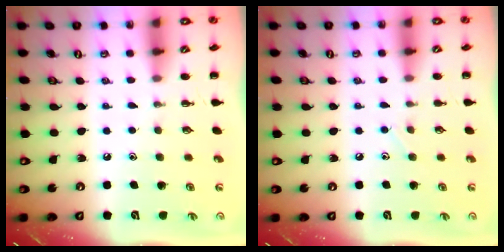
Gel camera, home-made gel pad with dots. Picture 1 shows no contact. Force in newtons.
{"total": 3.3, "press": 3.1, "slide": 1.1}